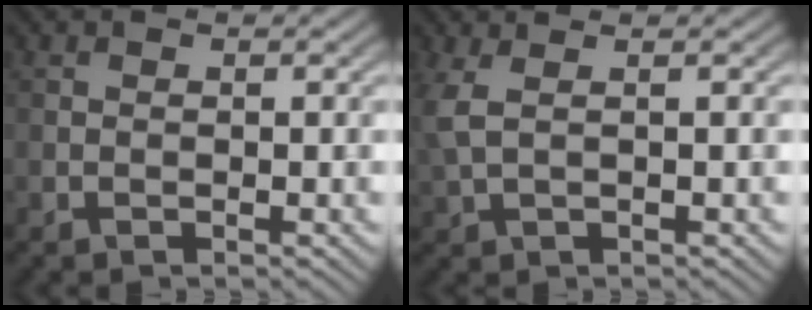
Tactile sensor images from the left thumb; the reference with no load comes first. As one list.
[{"total": 3.0, "force": [1.2, 0.8, 2.7], "torque": [-0.076, 0.012, 0.022]}]